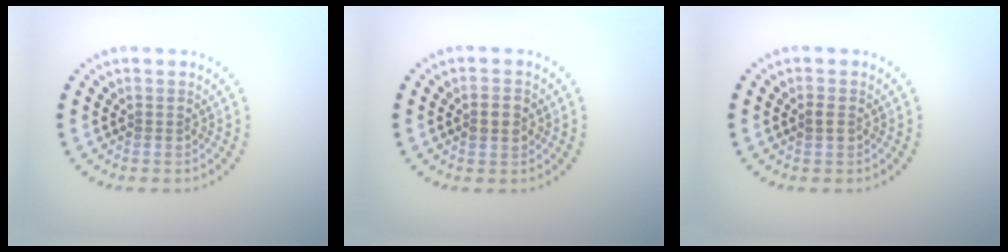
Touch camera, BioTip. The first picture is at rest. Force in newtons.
{"total": 2.4, "press": 2.3, "slide": 0.1}
{"total": 1.0, "press": 1.0, "slide": 0.2}